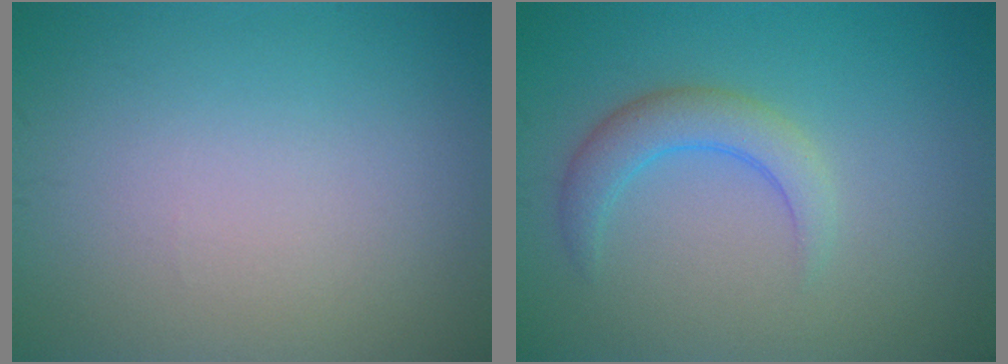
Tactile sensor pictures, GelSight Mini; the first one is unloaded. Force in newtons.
{"total": 3.0, "press": 2.9, "slide": 0.2}